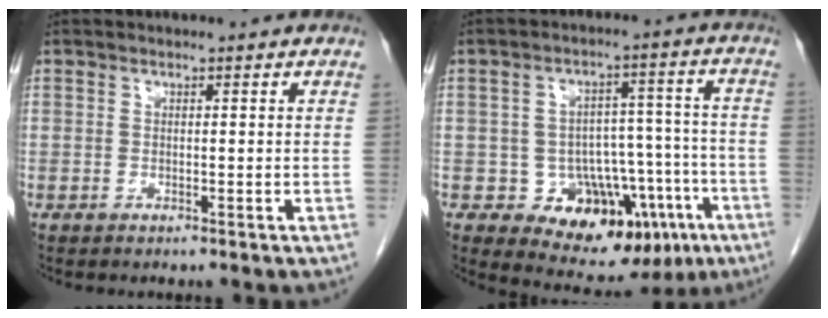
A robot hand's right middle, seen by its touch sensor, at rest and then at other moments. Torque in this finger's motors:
{"motor_torque": [0.51, -1.03, 0.09, 0.02]}